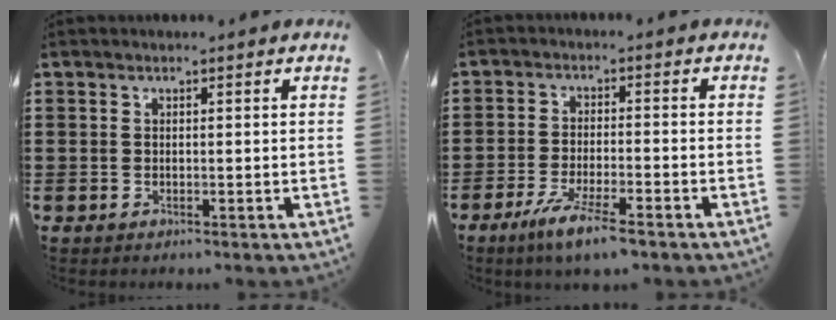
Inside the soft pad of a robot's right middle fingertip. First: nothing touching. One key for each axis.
{"total": 5.8, "fx": -4.2, "fy": 0.2, "fz": 3.9, "tx": -0.082, "ty": -0.014, "tz": -0.075}